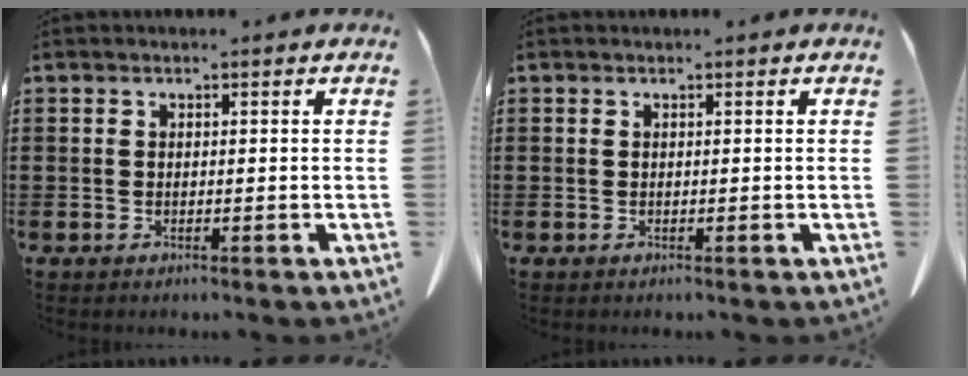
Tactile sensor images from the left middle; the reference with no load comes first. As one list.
[{"total": 0.0}]